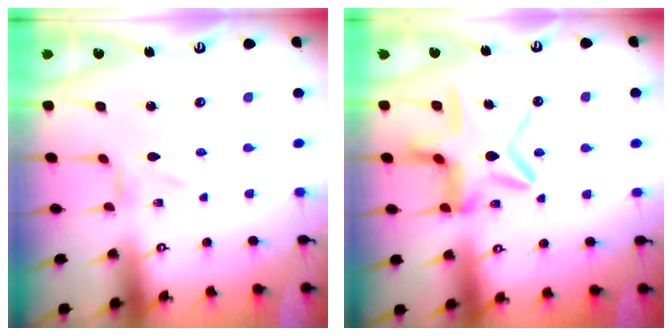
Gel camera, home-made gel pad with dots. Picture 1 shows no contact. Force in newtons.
{"total": 13.0, "press": 13.0, "slide": 1.1}